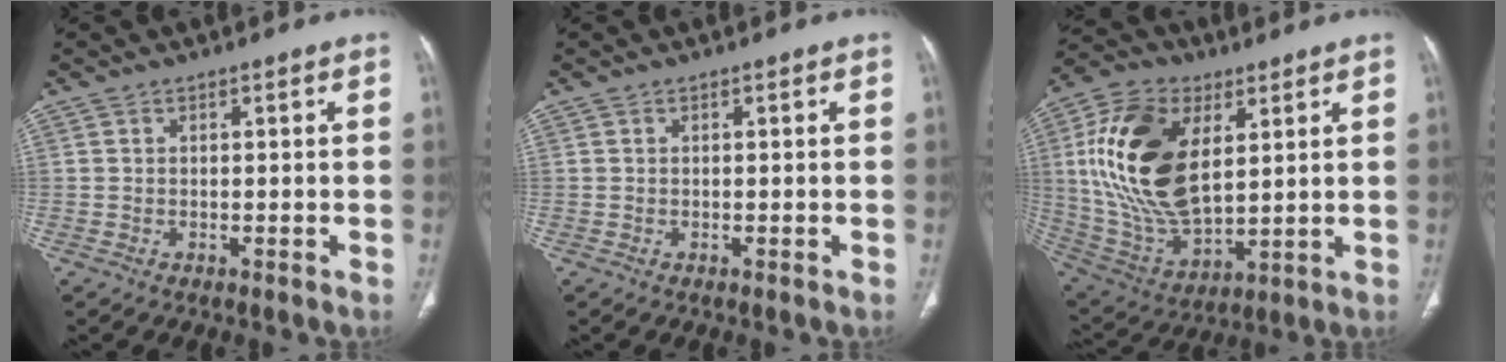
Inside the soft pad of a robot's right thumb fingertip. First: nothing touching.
{"total": 0.0}
{"total": 22.4, "force": [5.4, 12.6, 17.7], "torque": [-0.337, -0.021, 0.105]}